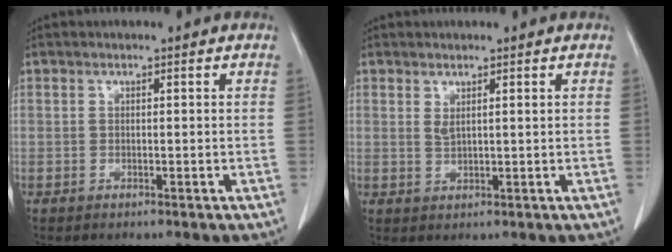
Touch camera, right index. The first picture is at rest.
{"total": 1.6, "force": [0.9, 0.3, 1.2], "torque": [-0.028, 0.000, 0.024]}